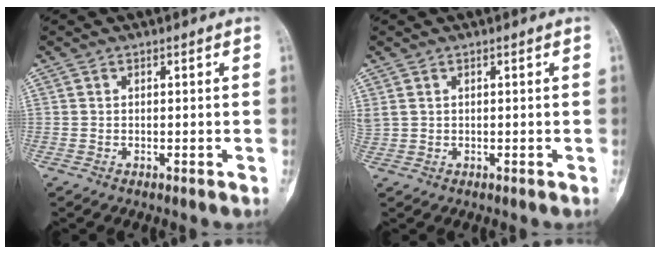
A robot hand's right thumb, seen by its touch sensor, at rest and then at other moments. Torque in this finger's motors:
{"motor_torque": [-0.12, 0.23, 0.85, 0.14, 0.15]}